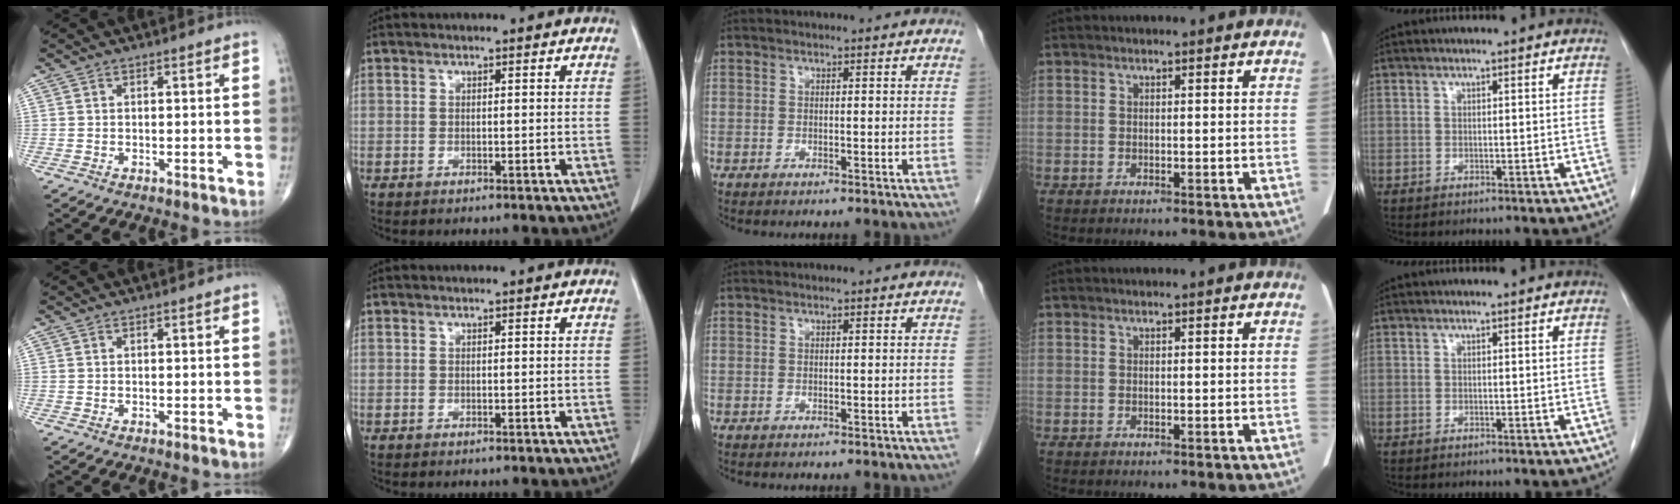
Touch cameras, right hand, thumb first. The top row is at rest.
{}